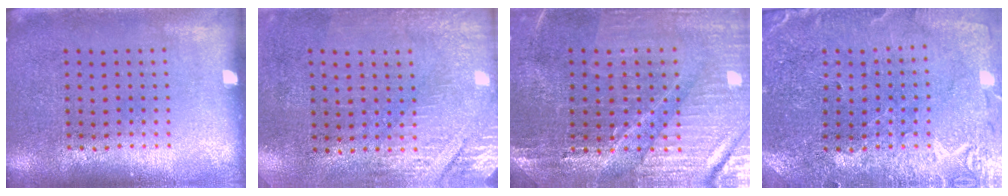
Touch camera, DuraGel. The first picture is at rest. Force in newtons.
{"total": 2.9, "press": 2.5, "slide": 1.5}
{"total": 3.1, "press": 3.1, "slide": 0.4}
{"total": 0.7, "press": 0.7, "slide": 0.3}